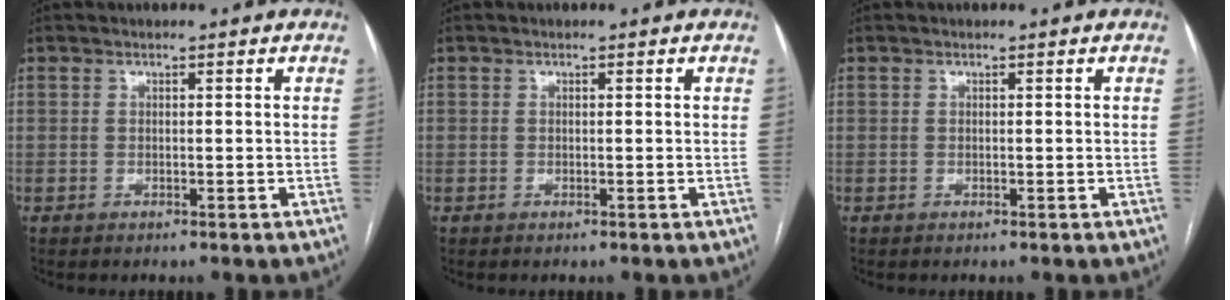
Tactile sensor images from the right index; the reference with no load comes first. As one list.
[{"total": 0.0}, {"total": 0.0}]